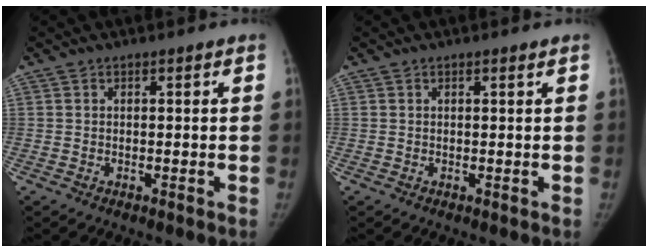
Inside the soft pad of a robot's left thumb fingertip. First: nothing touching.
{"total": 0.0}